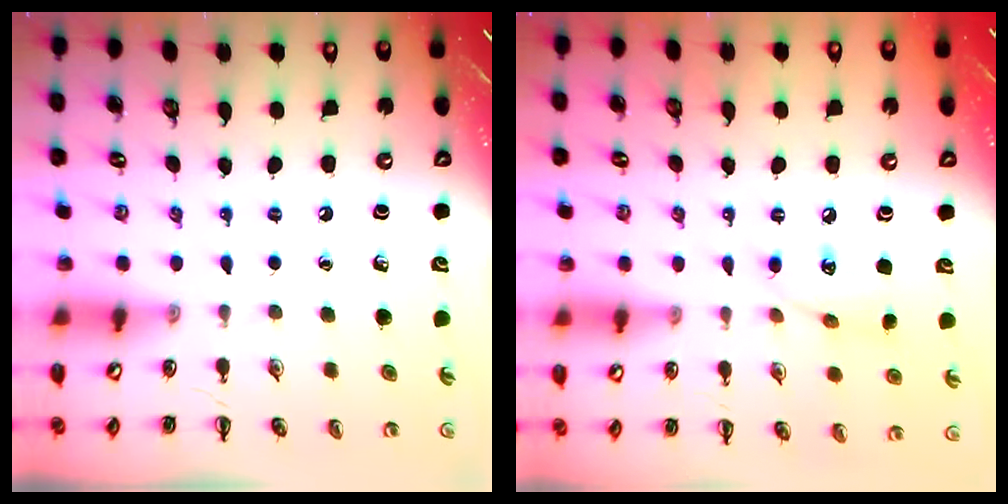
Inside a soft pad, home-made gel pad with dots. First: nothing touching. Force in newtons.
{"total": 8.6, "press": 8.5, "slide": 0.8}